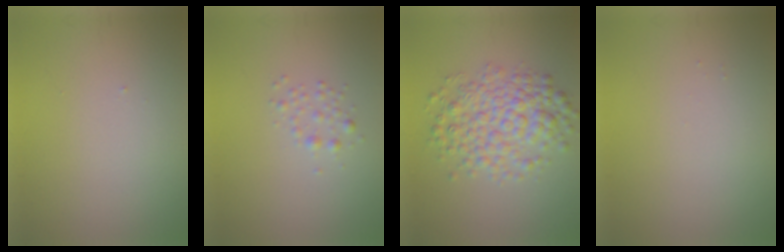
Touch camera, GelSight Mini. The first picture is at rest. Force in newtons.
{"total": 1.1, "press": 1.1, "slide": 0.0}
{"total": 5.1, "press": 5.1, "slide": 0.1}
{"total": 0.0}